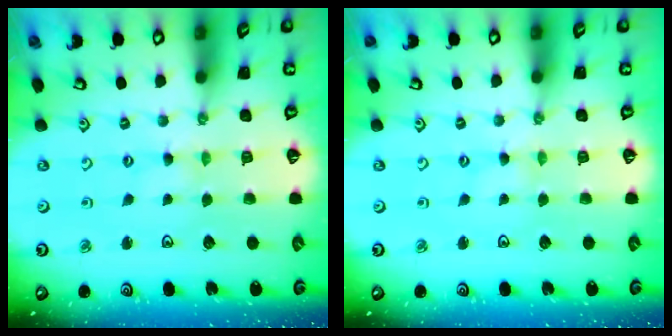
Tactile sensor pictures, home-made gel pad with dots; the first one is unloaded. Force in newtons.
{"total": 0.0}